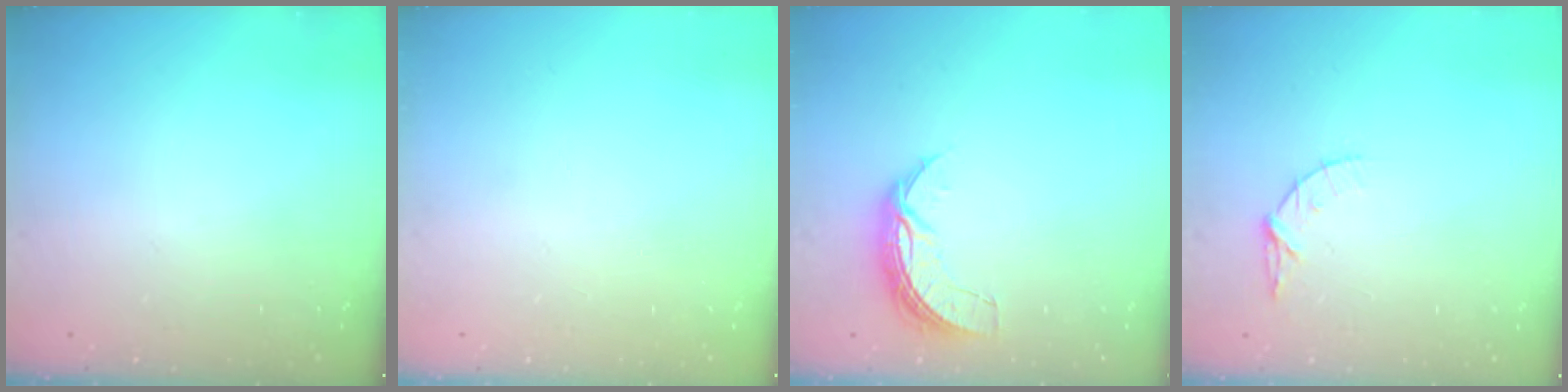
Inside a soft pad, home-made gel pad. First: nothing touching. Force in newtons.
{"total": 0.0}
{"total": 6.9, "press": 6.9, "slide": 0.6}
{"total": 4.7, "press": 4.7, "slide": 0.5}